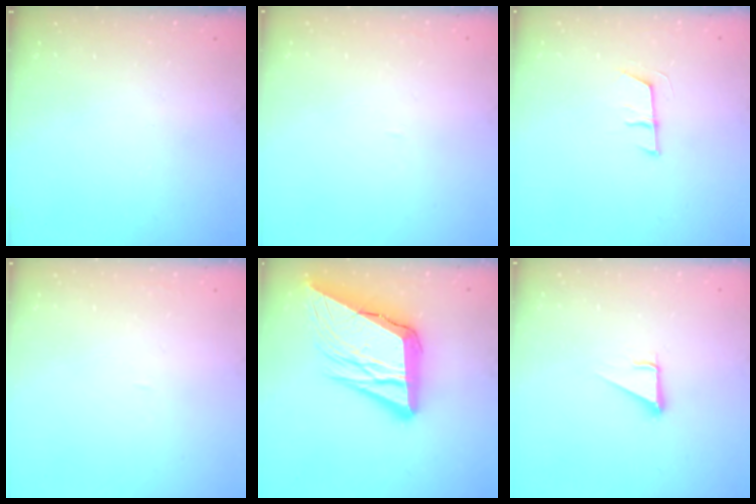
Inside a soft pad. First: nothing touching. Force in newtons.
{"total": 0.9, "press": 0.9, "slide": 0.1}
{"total": 5.7, "press": 5.6, "slide": 1.0}
{"total": 0.9, "press": 0.9, "slide": 0.1}
{"total": 18.2, "press": 18.0, "slide": 2.6}
{"total": 3.7, "press": 3.7, "slide": 0.2}